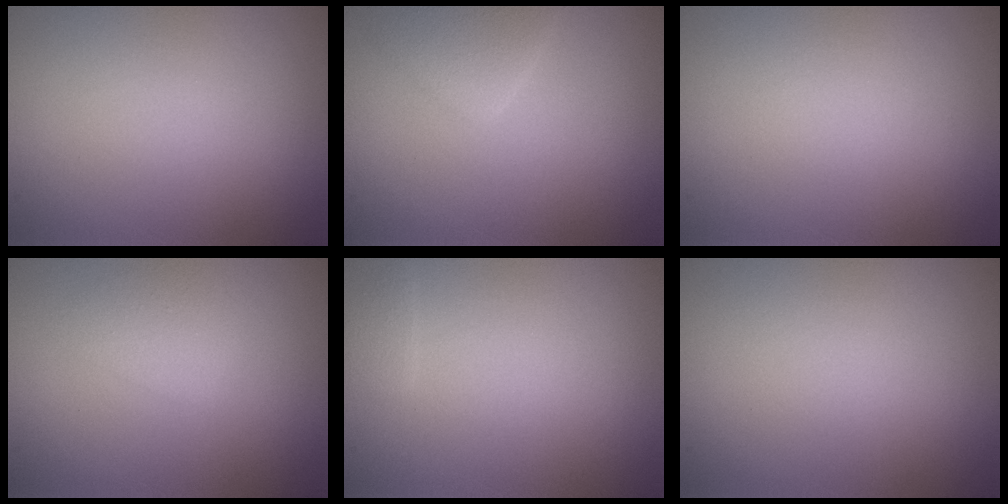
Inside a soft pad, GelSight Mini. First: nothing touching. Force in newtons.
{"total": 2.3, "press": 2.3, "slide": 0.1}
{"total": 0.0}
{"total": 1.5, "press": 1.5, "slide": 0.1}
{"total": 0.8, "press": 0.8, "slide": 0.1}
{"total": 0.0}